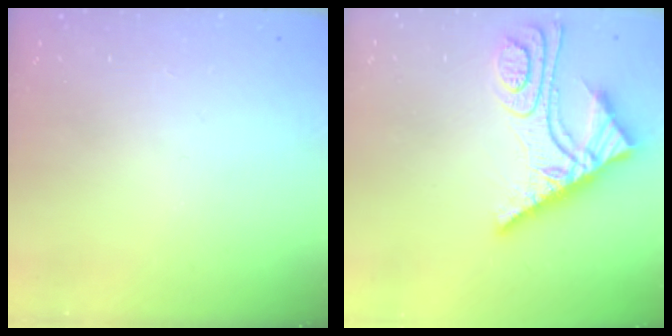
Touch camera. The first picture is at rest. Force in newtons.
{"total": 11.6, "press": 11.6, "slide": 1.1}